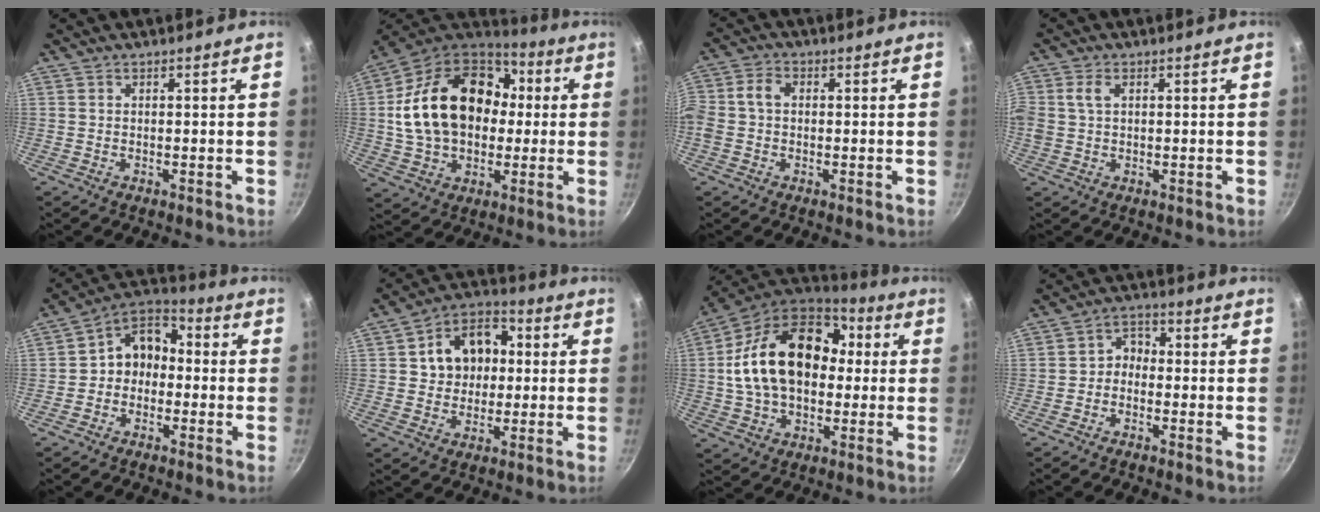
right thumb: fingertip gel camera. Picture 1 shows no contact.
{"total": 24.6, "force": [2.5, 17.7, 16.9], "torque": [-0.279, 0.041, 0.044]}
{"total": 5.7, "force": [0.2, 4.2, 3.9], "torque": [-0.084, 0.017, -0.012]}
{"total": 3.6, "force": [0.9, 2.4, 2.5], "torque": [-0.049, 0.003, 0.015]}
{"total": 9.2, "force": [-1.0, 7.4, 5.4], "torque": [-0.045, 0.044, -0.040]}
{"total": 12.4, "force": [1.7, 9.9, 7.3], "torque": [-0.073, 0.018, 0.016]}
{"total": 23.4, "force": [2.4, 16.0, 16.8], "torque": [-0.269, 0.042, 0.034]}
{"total": 3.7, "force": [-1.2, 2.9, 2.0], "torque": [-0.014, 0.024, -0.030]}